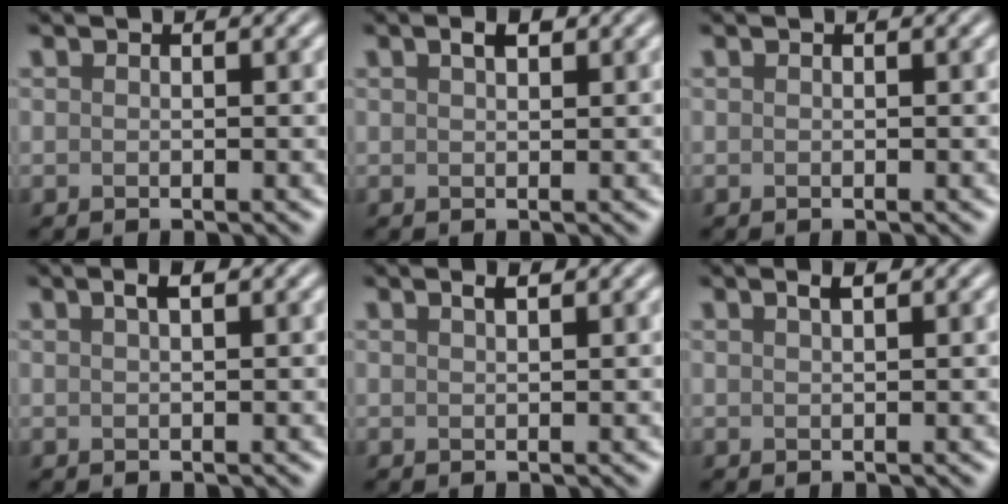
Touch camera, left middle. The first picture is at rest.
{"total": 1.4, "force": [0.9, 0.6, 1.0], "torque": [-0.018, 0.003, 0.016]}
{"total": 0.0}
{"total": 1.2, "force": [0.6, 0.3, 1.0], "torque": [-0.017, 0.004, 0.011]}
{"total": 1.0, "force": [0.7, 0.2, 0.6], "torque": [-0.011, 0.001, 0.011]}
{"total": 1.0, "force": [0.7, 0.2, 0.7], "torque": [-0.013, 0.001, 0.011]}